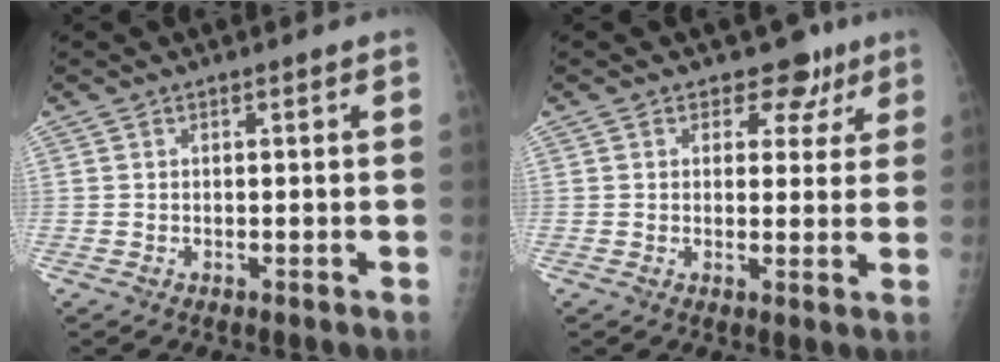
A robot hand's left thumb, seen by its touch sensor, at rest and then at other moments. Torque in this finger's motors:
{"motor_torque": [0.15, 0.15, -0.52, -0.21, 0.03]}